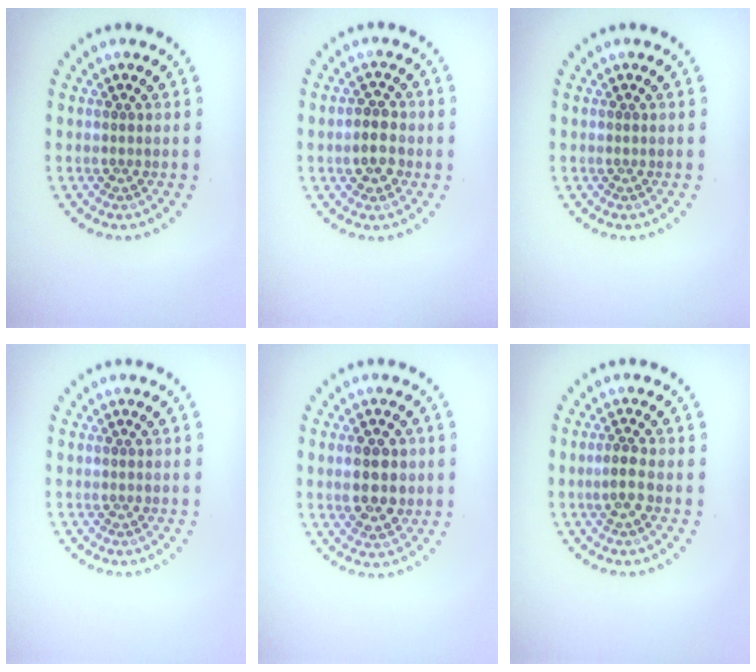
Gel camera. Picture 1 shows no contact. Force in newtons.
{"total": 2.7, "press": 2.6, "slide": 0.6}
{"total": 0.0}
{"total": 0.0}
{"total": 3.9, "press": 3.9, "slide": 0.3}
{"total": 1.8, "press": 1.6, "slide": 0.7}